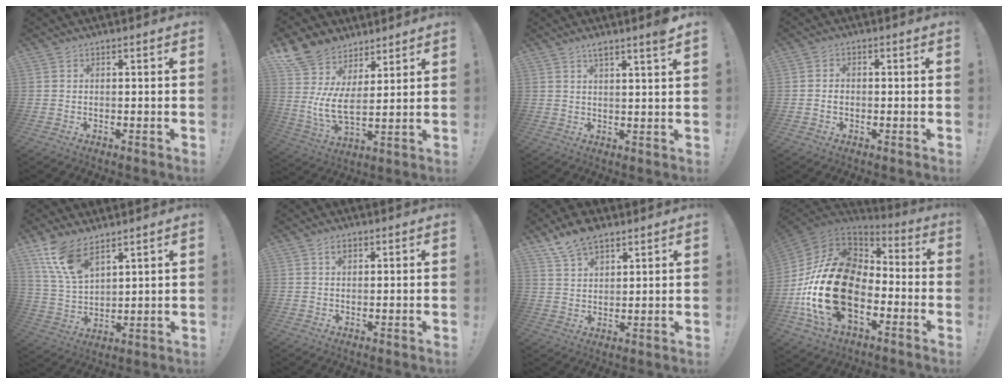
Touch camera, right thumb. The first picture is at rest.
{"total": 12.8, "force": [6.3, 7.1, 8.6], "torque": [-0.178, -0.048, 0.120]}
{"total": 4.6, "force": [3.2, -0.1, 3.2], "torque": [-0.049, -0.018, 0.051]}
{"total": 2.0, "force": [-0.5, 1.6, 1.0], "torque": [-0.010, 0.004, -0.011]}
{"total": 12.2, "force": [8.6, 5.3, 6.8], "torque": [-0.131, -0.041, 0.166]}
{"total": 2.3, "force": [1.1, 1.4, 1.4], "torque": [-0.019, 0.001, 0.018]}
{"total": 8.9, "force": [6.8, 4.3, 3.8], "torque": [-0.063, -0.036, 0.130]}
{"total": 27.4, "force": [-5.2, 17.0, 20.9], "torque": [-0.417, 0.026, -0.074]}